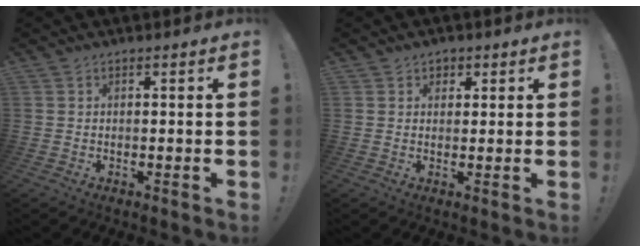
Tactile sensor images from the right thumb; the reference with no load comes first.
{"total": 2.1, "force": [1.0, 1.9, 0.3], "torque": [0.005, -0.003, 0.014]}